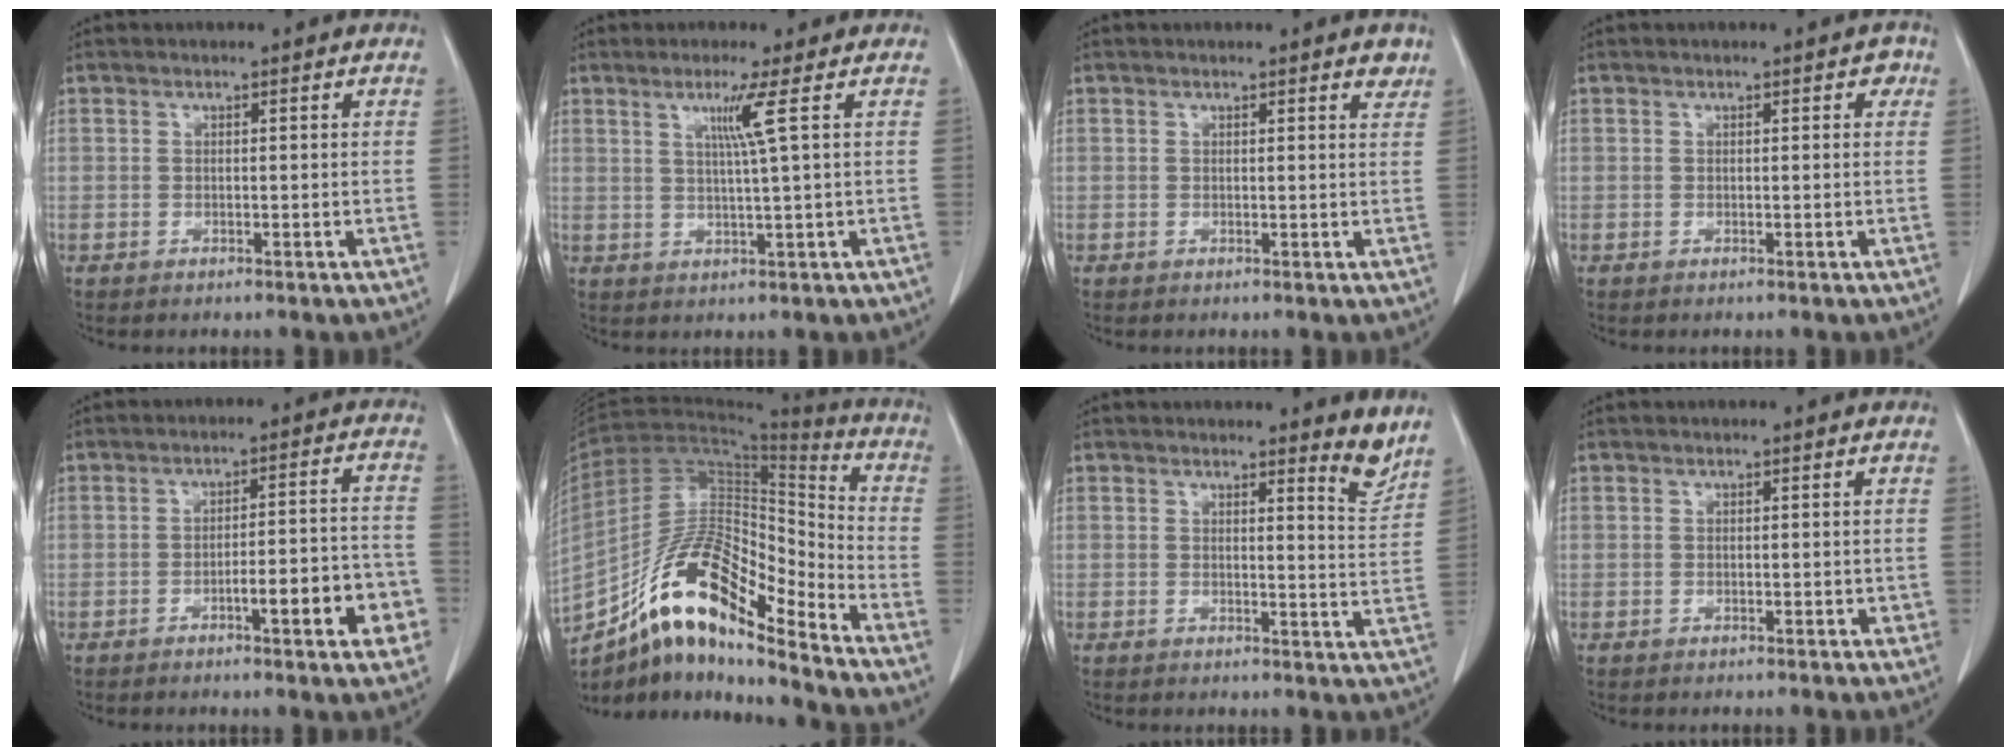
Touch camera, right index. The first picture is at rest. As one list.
[{"total": 4.2, "force": [1.6, -1.5, 3.6], "torque": [-0.072, -0.007, 0.034]}, {"total": 1.6, "force": [1.4, 0.4, 0.8], "torque": [-0.009, -0.006, 0.011]}, {"total": 1.3, "force": [0.5, 0.7, 1.0], "torque": [-0.007, 0.005, 0.004]}, {"total": 9.2, "force": [-3.8, 1.6, 8.2], "torque": [-0.101, 0.020, -0.047]}, {"total": 17.0, "force": [-11.9, 4.1, 11.5], "torque": [-0.208, 0.030, -0.209]}, {"total": 3.9, "force": [3.6, 0.2, 1.5], "torque": [-0.021, -0.038, 0.029]}, {"total": 0.9, "force": [-0.1, 0.6, 0.7], "torque": [-0.004, 0.003, 0.000]}]